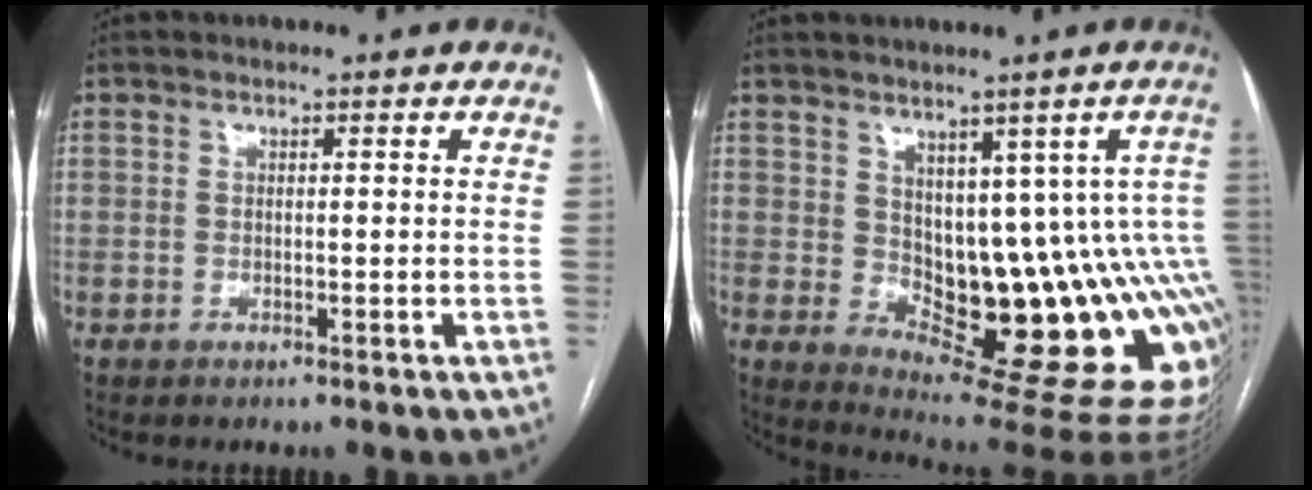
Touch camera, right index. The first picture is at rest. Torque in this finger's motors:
{"motor_torque": [1.89, -0.25, 0.40, 0.06]}